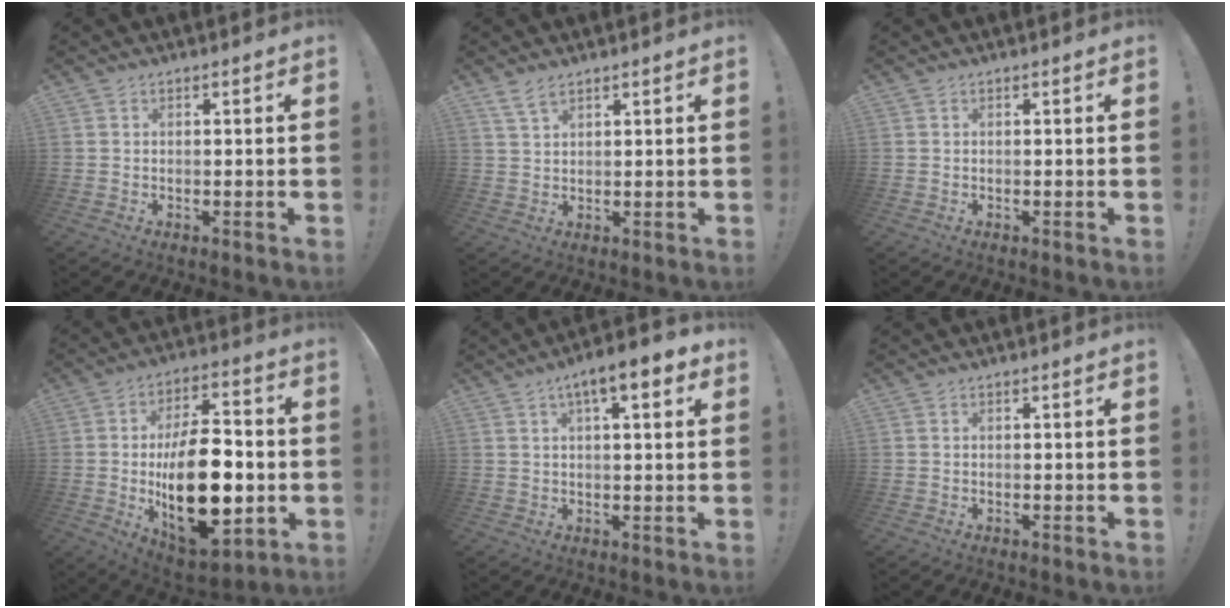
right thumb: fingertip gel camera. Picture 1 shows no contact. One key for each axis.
{"total": 4.4, "fx": 3.4, "fy": 1.8, "fz": 2.2, "tx": -0.031, "ty": -0.015, "tz": 0.063}
{"total": 0.0}
{"total": 25.3, "fx": -3.2, "fy": 13.9, "fz": 21.0, "tx": -0.363, "ty": 0.007, "tz": -0.039}
{"total": 7.8, "fx": 3.5, "fy": 2.3, "fz": 6.6, "tx": -0.088, "ty": -0.016, "tz": 0.055}
{"total": 0.0}